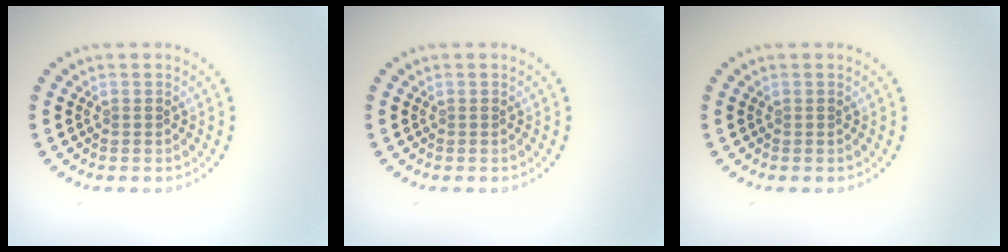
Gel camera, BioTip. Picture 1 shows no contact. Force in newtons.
{"total": 0.0}
{"total": 0.0}